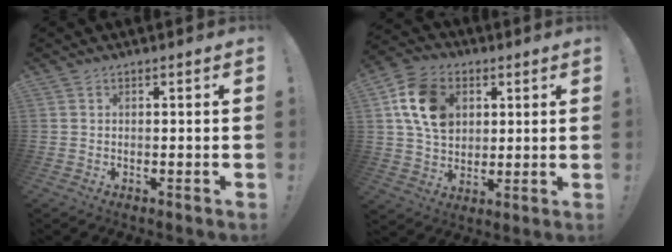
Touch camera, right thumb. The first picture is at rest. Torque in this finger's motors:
{"motor_torque": [1.41, 0.87, -0.23, 0.17, 0.11]}